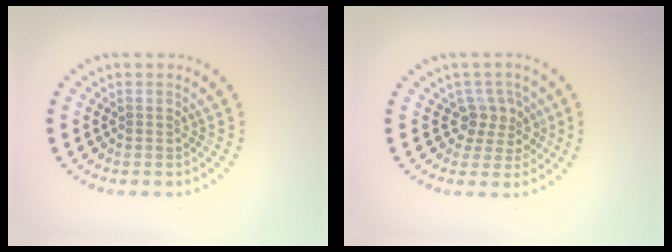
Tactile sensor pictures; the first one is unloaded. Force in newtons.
{"total": 2.7, "press": 2.1, "slide": 1.7}